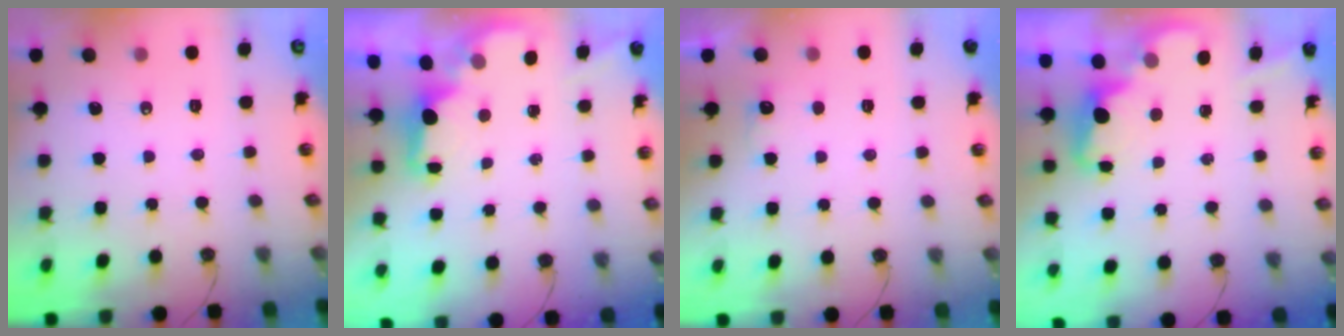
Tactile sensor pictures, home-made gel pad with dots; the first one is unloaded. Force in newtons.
{"total": 1.6, "press": 1.4, "slide": 0.8}
{"total": 4.4, "press": 4.2, "slide": 1.2}
{"total": 2.1, "press": 2.0, "slide": 0.6}